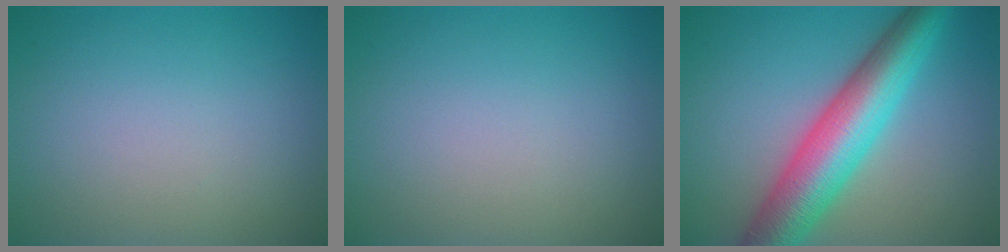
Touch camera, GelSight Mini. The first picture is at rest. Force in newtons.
{"total": 0.0}
{"total": 9.1, "press": 9.1, "slide": 0.1}